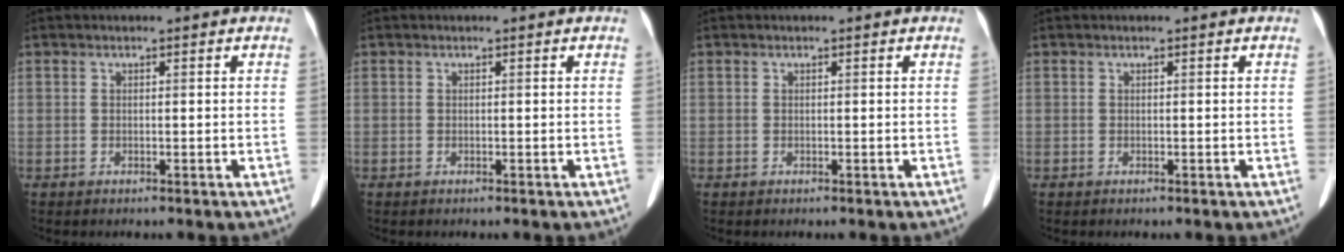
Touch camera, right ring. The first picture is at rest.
{"total": 0.0}
{"total": 0.0}
{"total": 0.0}